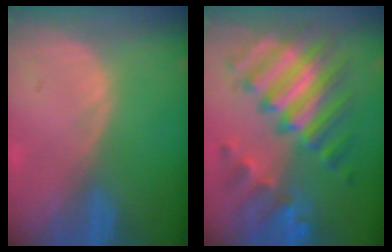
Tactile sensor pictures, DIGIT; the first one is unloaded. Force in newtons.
{"total": 11.4, "press": 11.3, "slide": 1.3}